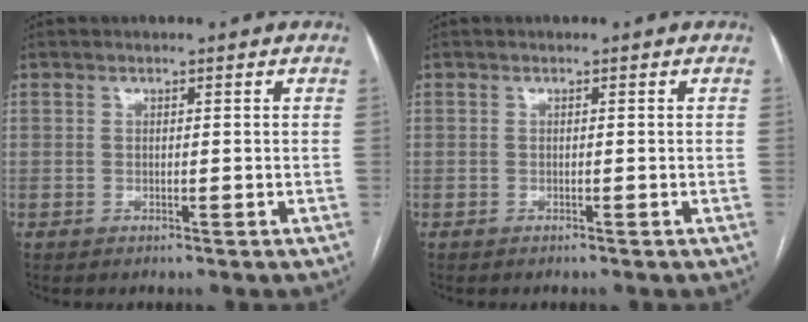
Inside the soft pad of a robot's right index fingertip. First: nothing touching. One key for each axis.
{"total": 0.0}